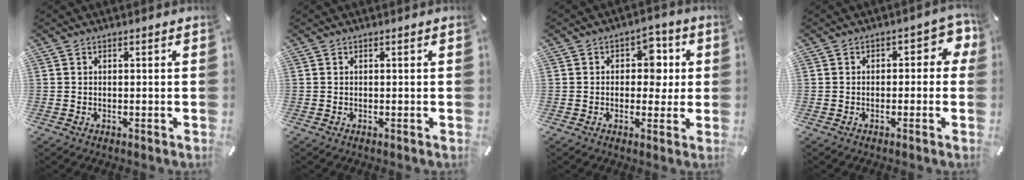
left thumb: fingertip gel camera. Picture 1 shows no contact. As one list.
[{"total": 0.0}, {"total": 7.4, "force": [0.7, 5.7, 4.7], "torque": [-0.053, 0.002, 0.004]}, {"total": 4.8, "force": [-0.2, 3.0, 3.7], "torque": [-0.048, 0.010, -0.011]}]